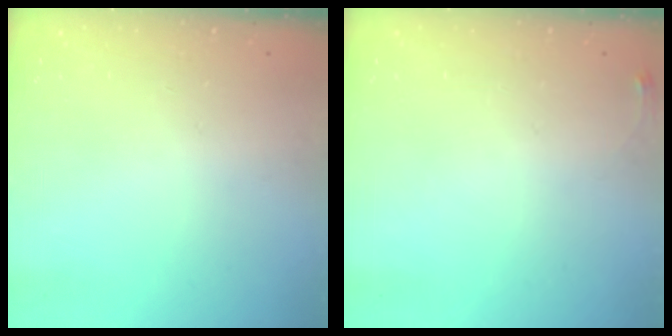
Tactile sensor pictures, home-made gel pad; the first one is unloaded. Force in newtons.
{"total": 3.4, "press": 3.4, "slide": 0.5}